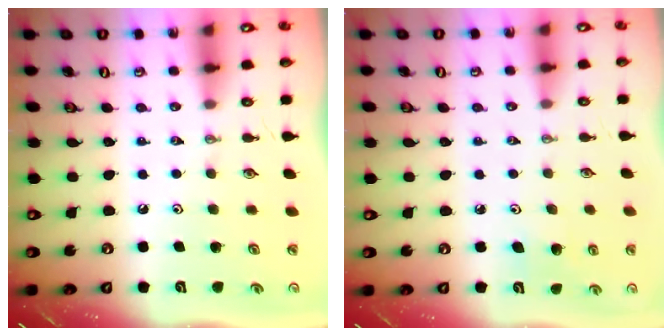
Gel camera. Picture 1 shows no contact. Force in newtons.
{"total": 4.4, "press": 4.0, "slide": 1.9}